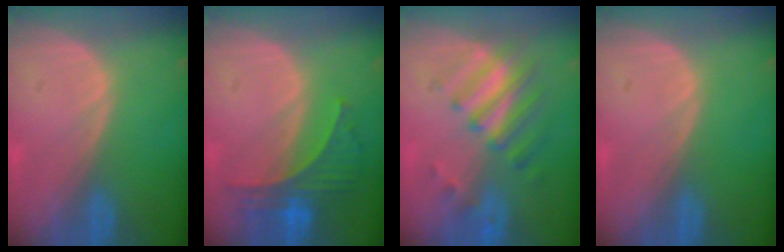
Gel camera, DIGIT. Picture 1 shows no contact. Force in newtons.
{"total": 6.2, "press": 6.0, "slide": 1.4}
{"total": 7.7, "press": 6.8, "slide": 3.6}
{"total": 0.0}